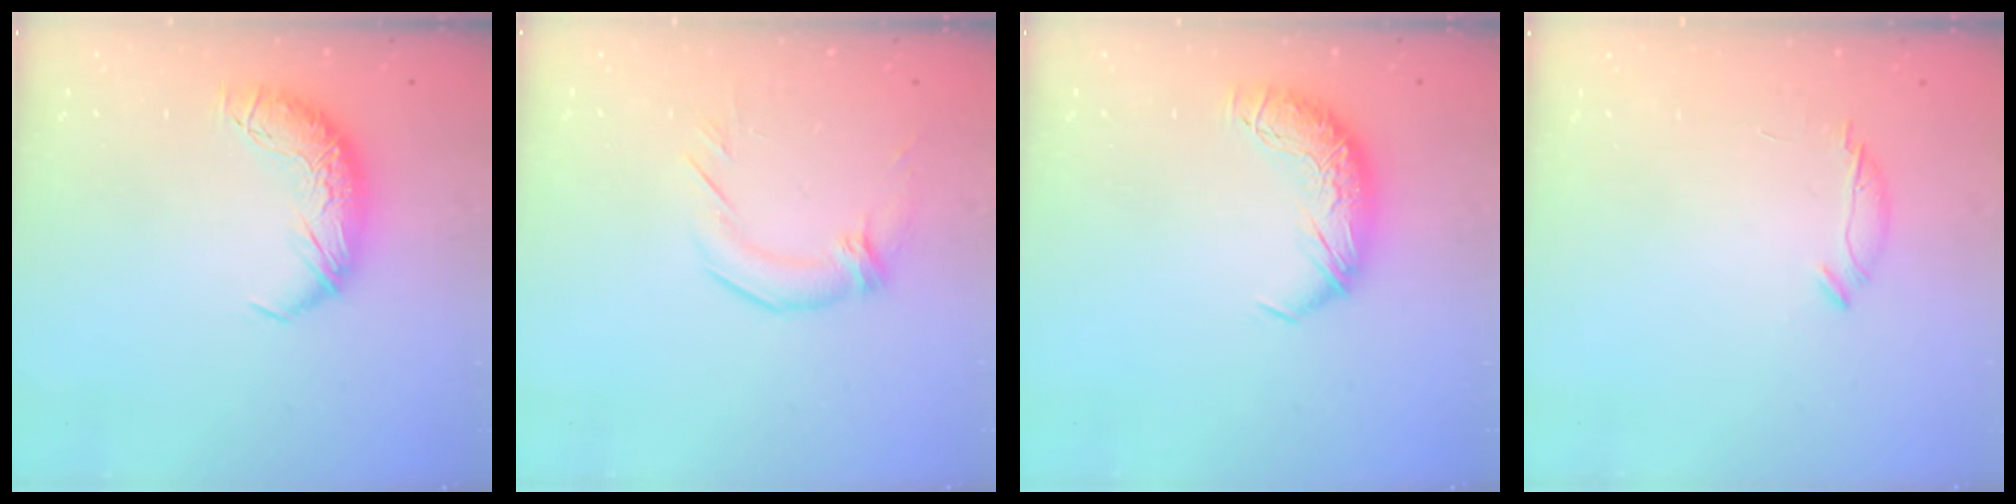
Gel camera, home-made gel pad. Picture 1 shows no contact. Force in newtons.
{"total": 2.3, "press": 0.8, "slide": 2.1}
{"total": 0.0}
{"total": 5.6, "press": 5.5, "slide": 1.1}